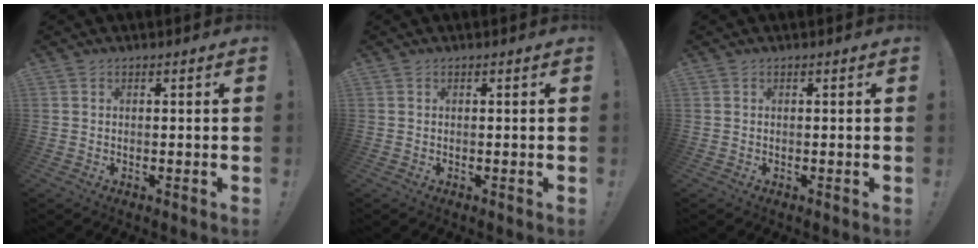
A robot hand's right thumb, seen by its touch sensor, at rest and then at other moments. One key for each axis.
{"total": 0.0}
{"total": 0.0}